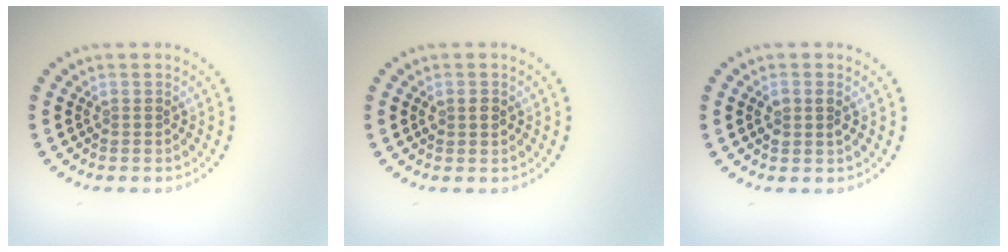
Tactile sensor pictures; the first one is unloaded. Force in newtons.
{"total": 1.5, "press": 1.5, "slide": 0.1}
{"total": 1.4, "press": 1.3, "slide": 0.3}